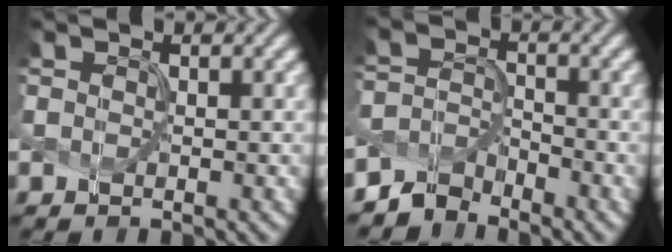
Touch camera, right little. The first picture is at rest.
{"total": 3.2, "force": [-3.1, 0.8, 0.0], "torque": [-0.002, 0.006, -0.064]}